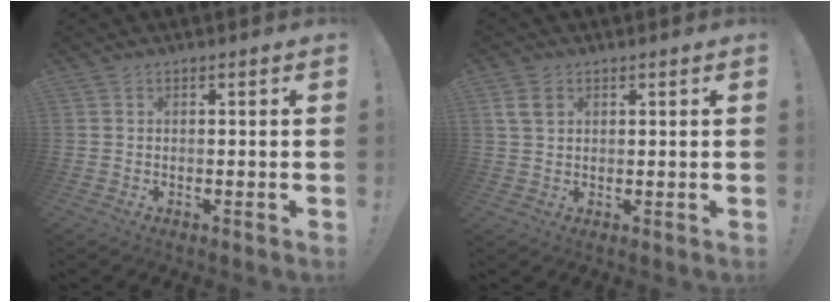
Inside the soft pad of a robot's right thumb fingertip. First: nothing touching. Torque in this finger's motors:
{"motor_torque": [-0.08, 0.08, 0.07, -0.07, 0.00]}